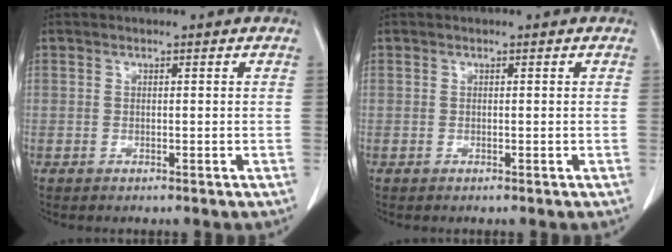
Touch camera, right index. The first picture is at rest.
{"total": 0.0}